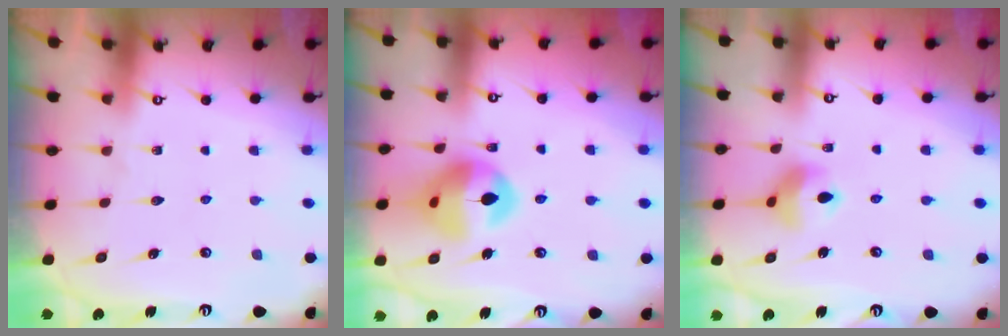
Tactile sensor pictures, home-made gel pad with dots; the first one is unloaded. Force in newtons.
{"total": 14.9, "press": 14.8, "slide": 1.8}
{"total": 8.9, "press": 8.8, "slide": 1.2}